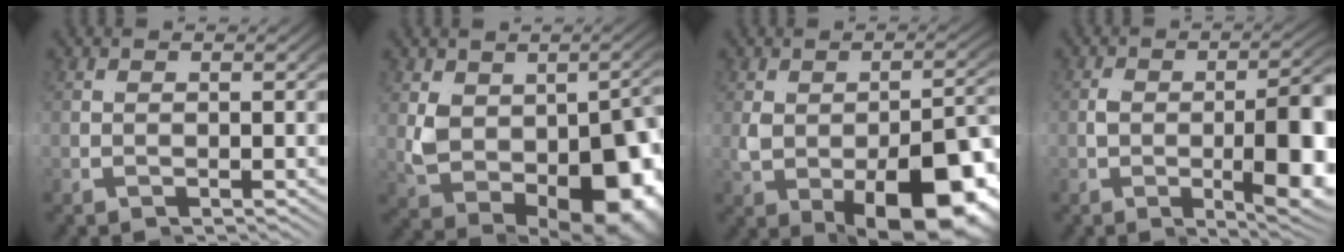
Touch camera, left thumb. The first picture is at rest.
{"total": 11.9, "force": [-1.2, 7.3, 9.3], "torque": [-0.155, -0.023, -0.008]}
{"total": 8.4, "force": [-2.2, 2.6, 7.7], "torque": [-0.120, -0.015, -0.016]}
{"total": 6.7, "force": [-1.2, 0.5, 6.6], "torque": [-0.095, 0.001, -0.013]}